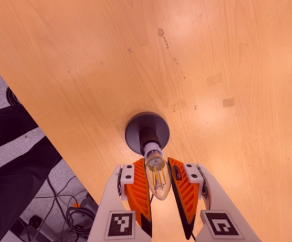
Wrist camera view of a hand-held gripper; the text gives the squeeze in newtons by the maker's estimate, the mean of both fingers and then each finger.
{"total": 12.1, "left": 11.8, "right": 12.4}